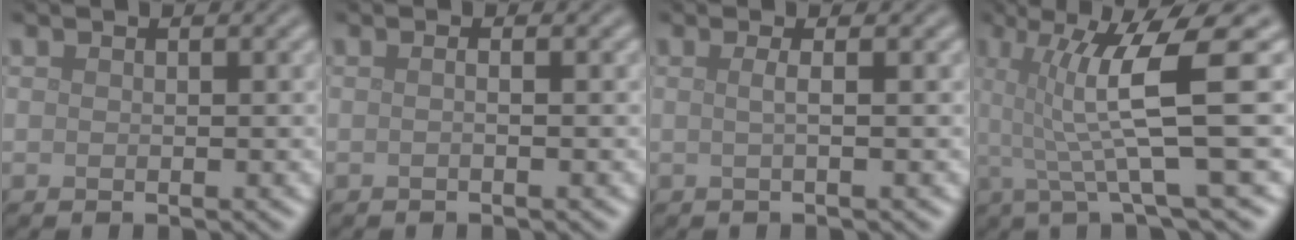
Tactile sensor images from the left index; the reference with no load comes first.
{"total": 1.2, "force": [0.1, 0.5, 1.1], "torque": [-0.006, -0.006, -0.014]}
{"total": 1.5, "force": [0.1, 0.6, 1.4], "torque": [-0.021, 0.001, -0.008]}
{"total": 7.5, "force": [0.8, 1.1, 7.4], "torque": [-0.128, 0.005, 0.012]}